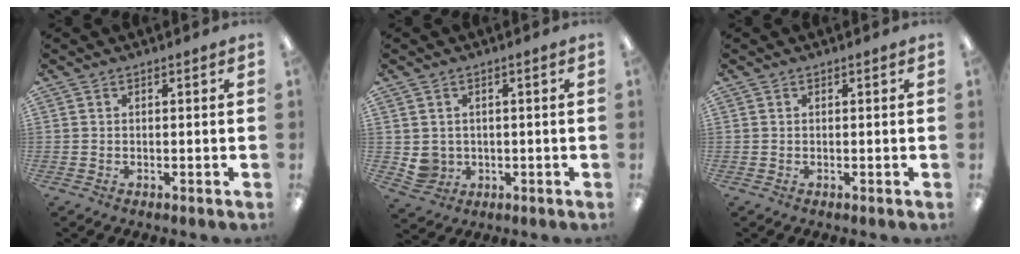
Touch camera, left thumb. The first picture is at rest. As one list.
[{"total": 3.7, "force": [0.5, 3.6, 0.6], "torque": [-0.011, 0.003, 0.012]}, {"total": 0.0}]